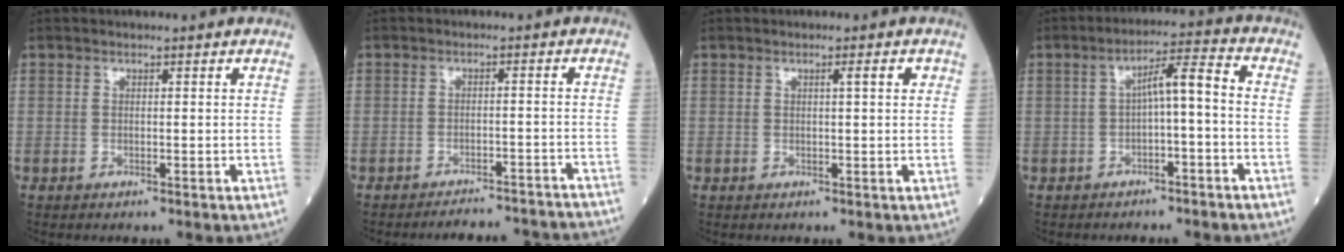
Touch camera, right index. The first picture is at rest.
{"total": 11.0, "force": [-10.7, 1.8, 1.8], "torque": [-0.006, 0.014, -0.118]}
{"total": 1.5, "force": [0.6, 0.2, 1.4], "torque": [-0.022, 0.003, 0.007]}
{"total": 5.5, "force": [-0.9, 0.9, 5.4], "torque": [-0.085, 0.028, -0.015]}